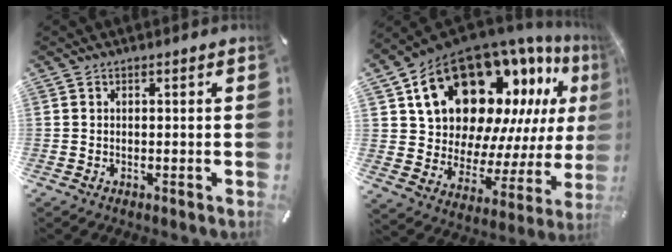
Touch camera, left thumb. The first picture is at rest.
{"total": 23.1, "force": [13.6, 13.8, 12.6], "torque": [-0.177, -0.102, 0.255]}